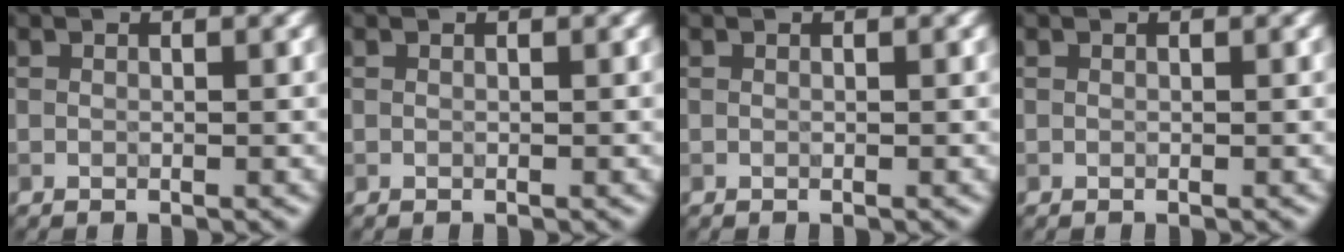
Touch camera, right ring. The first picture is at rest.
{"total": 0.0}
{"total": 0.0}
{"total": 0.0}